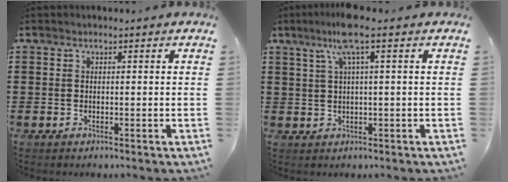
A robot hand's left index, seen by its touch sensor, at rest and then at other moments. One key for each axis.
{"total": 5.6, "fx": 2.5, "fy": 0.0, "fz": 5.0, "tx": -0.103, "ty": 0.004, "tz": 0.040}